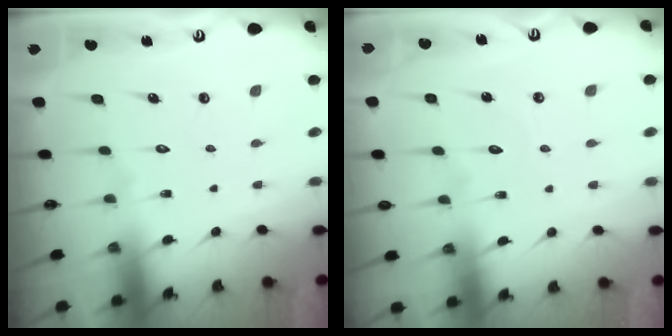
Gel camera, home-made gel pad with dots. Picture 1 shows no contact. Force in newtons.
{"total": 3.8, "press": 3.7, "slide": 0.3}